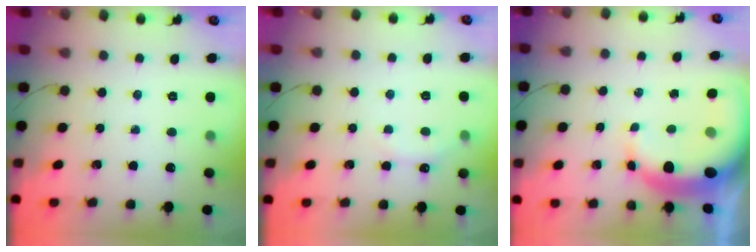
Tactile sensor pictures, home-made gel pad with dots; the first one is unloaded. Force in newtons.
{"total": 4.4, "press": 4.4, "slide": 0.7}
{"total": 10.3, "press": 10.1, "slide": 1.8}